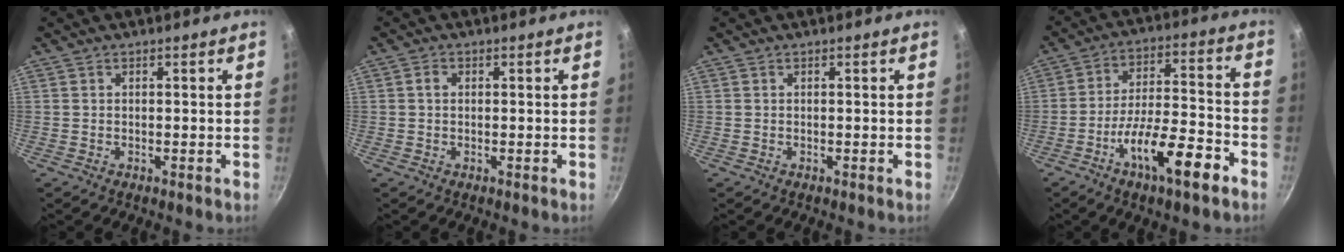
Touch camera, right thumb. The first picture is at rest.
{"total": 1.3, "force": [0.1, 1.1, 0.8], "torque": [-0.014, 0.004, 0.001]}
{"total": 0.0}
{"total": 14.2, "force": [-7.5, 4.0, 11.5], "torque": [-0.175, 0.050, -0.124]}